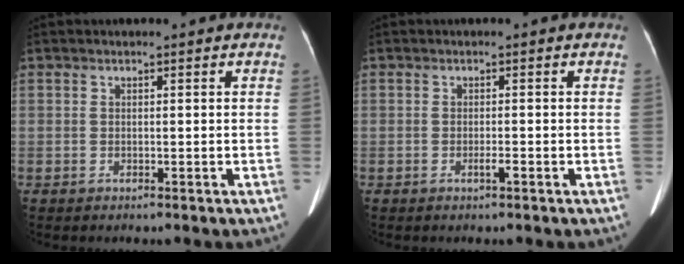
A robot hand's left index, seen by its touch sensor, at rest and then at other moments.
{"total": 1.0, "force": [-0.6, 0.0, 0.8], "torque": [-0.015, 0.000, -0.012]}